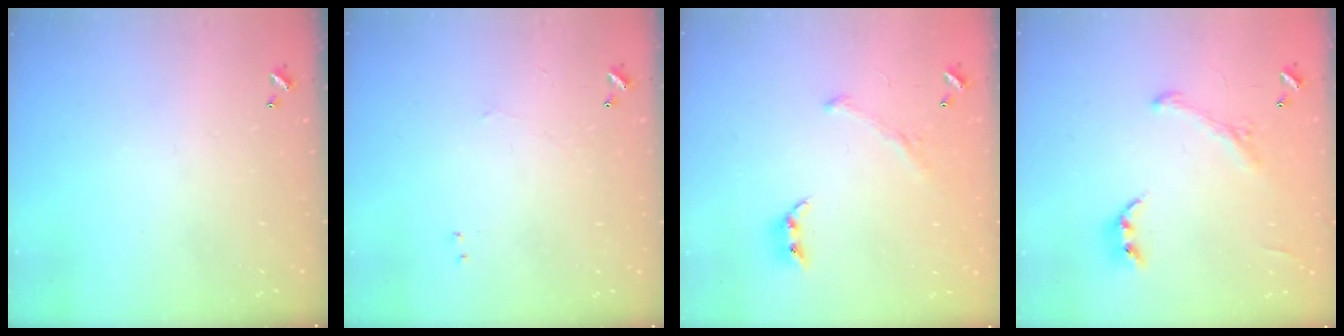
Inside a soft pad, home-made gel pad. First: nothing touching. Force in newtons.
{"total": 0.7, "press": 0.4, "slide": 0.5}
{"total": 2.2, "press": 2.0, "slide": 1.1}
{"total": 0.5, "press": 0.0, "slide": 0.5}